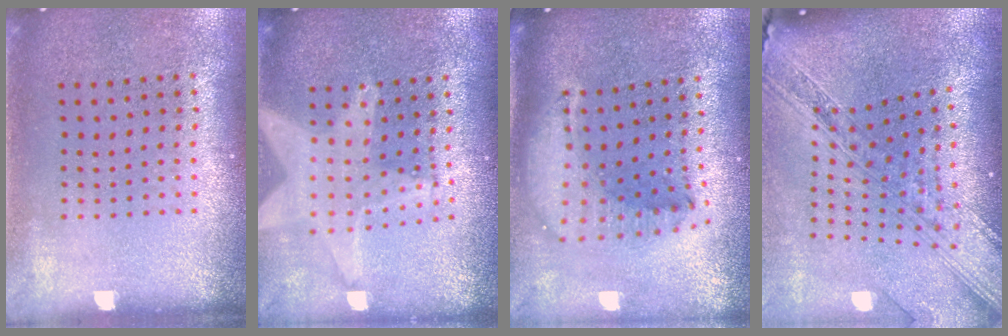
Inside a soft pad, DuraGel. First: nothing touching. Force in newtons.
{"total": 2.1, "press": 1.7, "slide": 1.2}
{"total": 1.9, "press": 1.5, "slide": 1.1}
{"total": 3.5, "press": 2.6, "slide": 2.4}